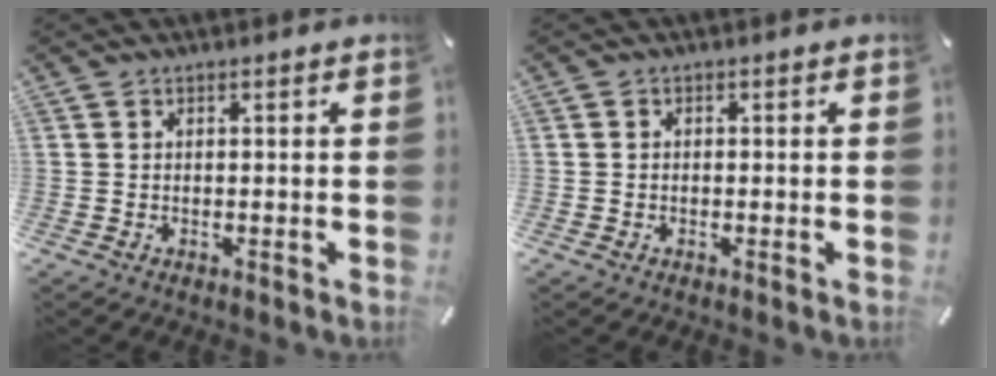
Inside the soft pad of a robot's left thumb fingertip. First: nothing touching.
{"total": 0.8, "force": [-0.3, 0.7, 0.3], "torque": [-0.005, 0.003, -0.008]}